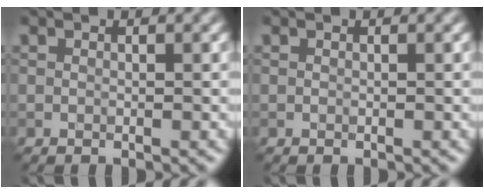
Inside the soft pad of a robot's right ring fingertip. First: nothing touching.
{"total": 0.0}